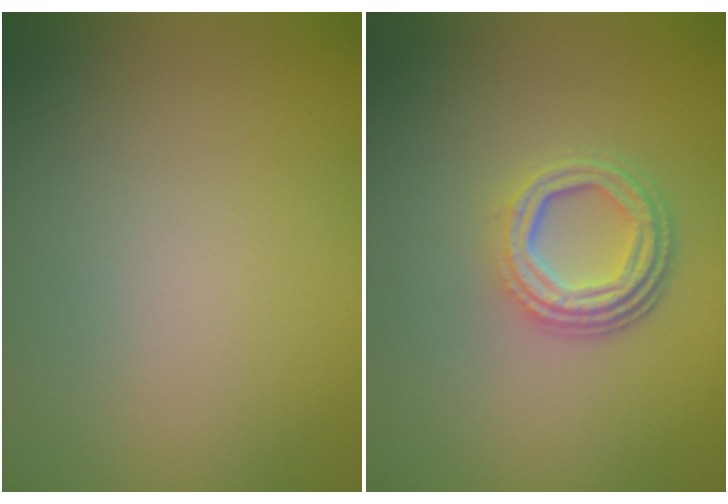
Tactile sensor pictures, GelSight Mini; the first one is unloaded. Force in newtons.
{"total": 4.4, "press": 3.3, "slide": 3.0}